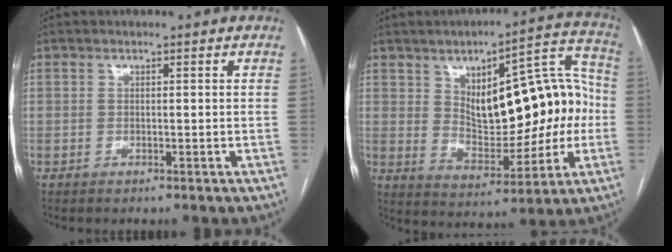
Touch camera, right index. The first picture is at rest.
{"total": 18.3, "force": [1.6, 8.0, 16.3], "torque": [-0.223, 0.042, 0.038]}